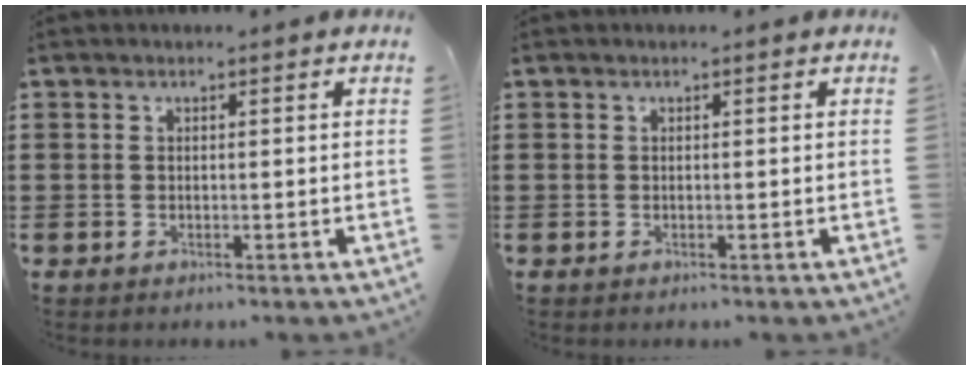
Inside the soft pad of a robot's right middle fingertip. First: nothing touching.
{"total": 0.0}